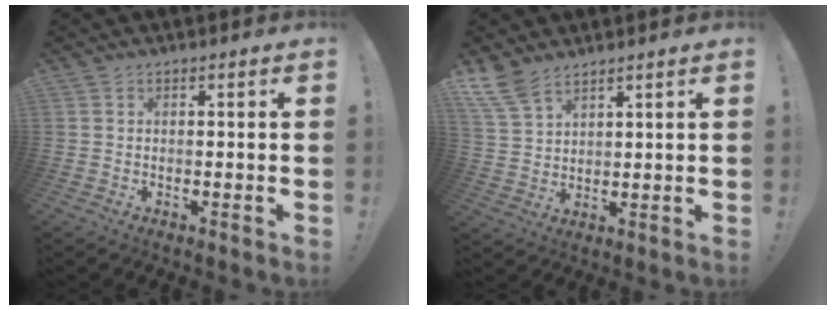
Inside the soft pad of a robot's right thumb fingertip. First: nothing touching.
{"total": 7.6, "force": [6.0, 3.3, 3.3], "torque": [-0.065, -0.031, 0.117]}